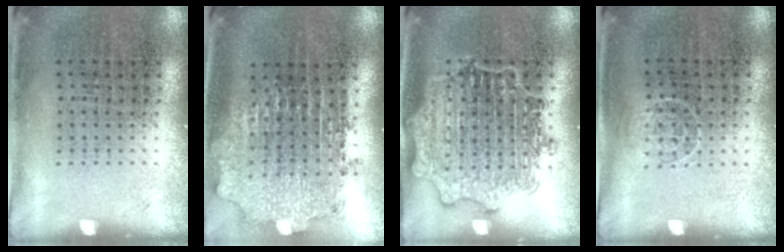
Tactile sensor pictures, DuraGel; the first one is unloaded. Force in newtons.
{"total": 2.0, "press": 1.6, "slide": 1.3}
{"total": 3.0, "press": 3.0, "slide": 0.5}
{"total": 0.7, "press": 0.5, "slide": 0.5}